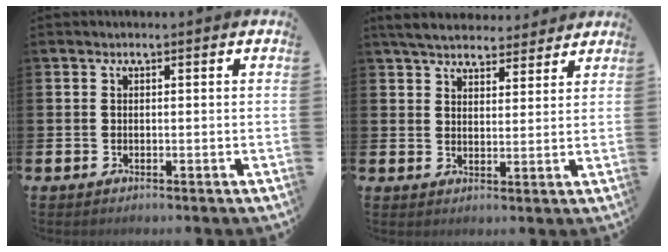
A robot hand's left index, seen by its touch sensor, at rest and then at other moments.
{"total": 5.5, "force": [5.2, 1.4, 1.0], "torque": [-0.036, -0.021, 0.095]}